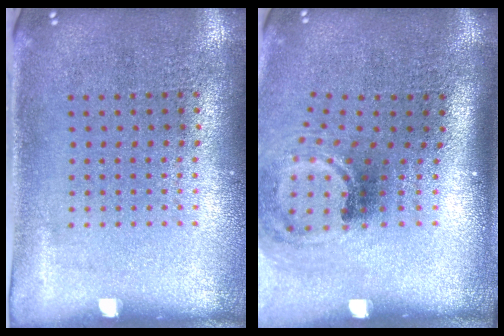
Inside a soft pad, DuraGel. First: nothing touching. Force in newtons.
{"total": 2.0, "press": 1.3, "slide": 1.5}